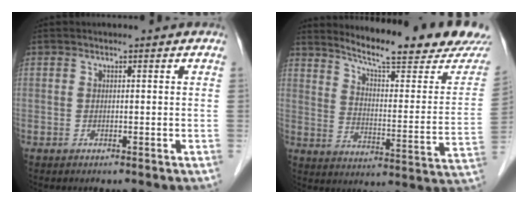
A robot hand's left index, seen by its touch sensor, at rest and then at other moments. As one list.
[{"total": 21.4, "force": [19.6, 0.5, 8.5], "torque": [-0.126, -0.083, 0.259]}]